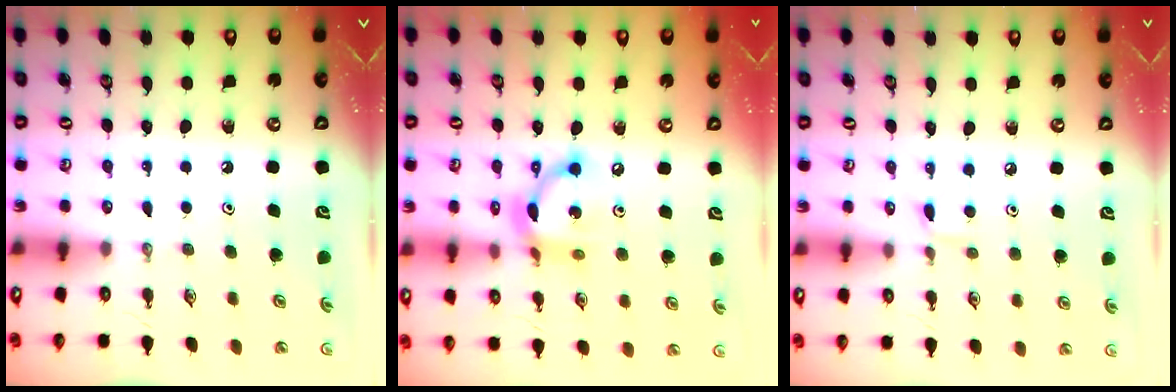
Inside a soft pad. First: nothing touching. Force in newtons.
{"total": 12.4, "press": 12.4, "slide": 0.9}
{"total": 4.3, "press": 4.2, "slide": 0.7}